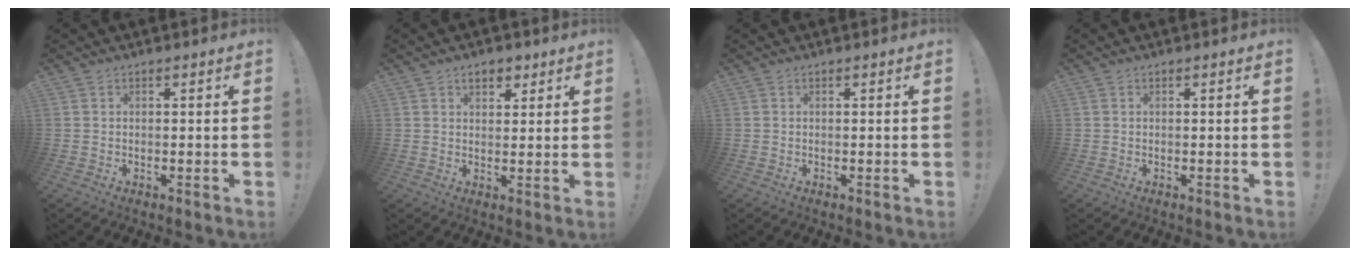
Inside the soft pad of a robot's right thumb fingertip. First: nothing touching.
{"total": 4.7, "force": [2.6, 3.0, 2.5], "torque": [-0.026, -0.005, 0.045]}
{"total": 0.0}
{"total": 0.0}